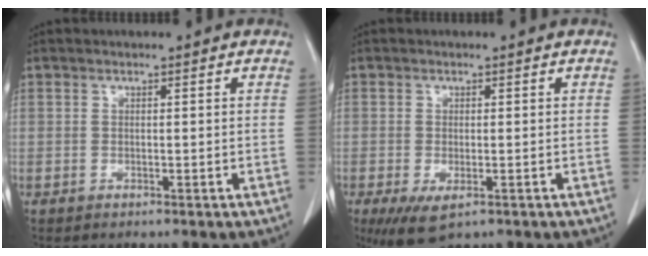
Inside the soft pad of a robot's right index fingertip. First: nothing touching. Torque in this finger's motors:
{"motor_torque": [0.81, -0.51, 0.23, 0.04]}